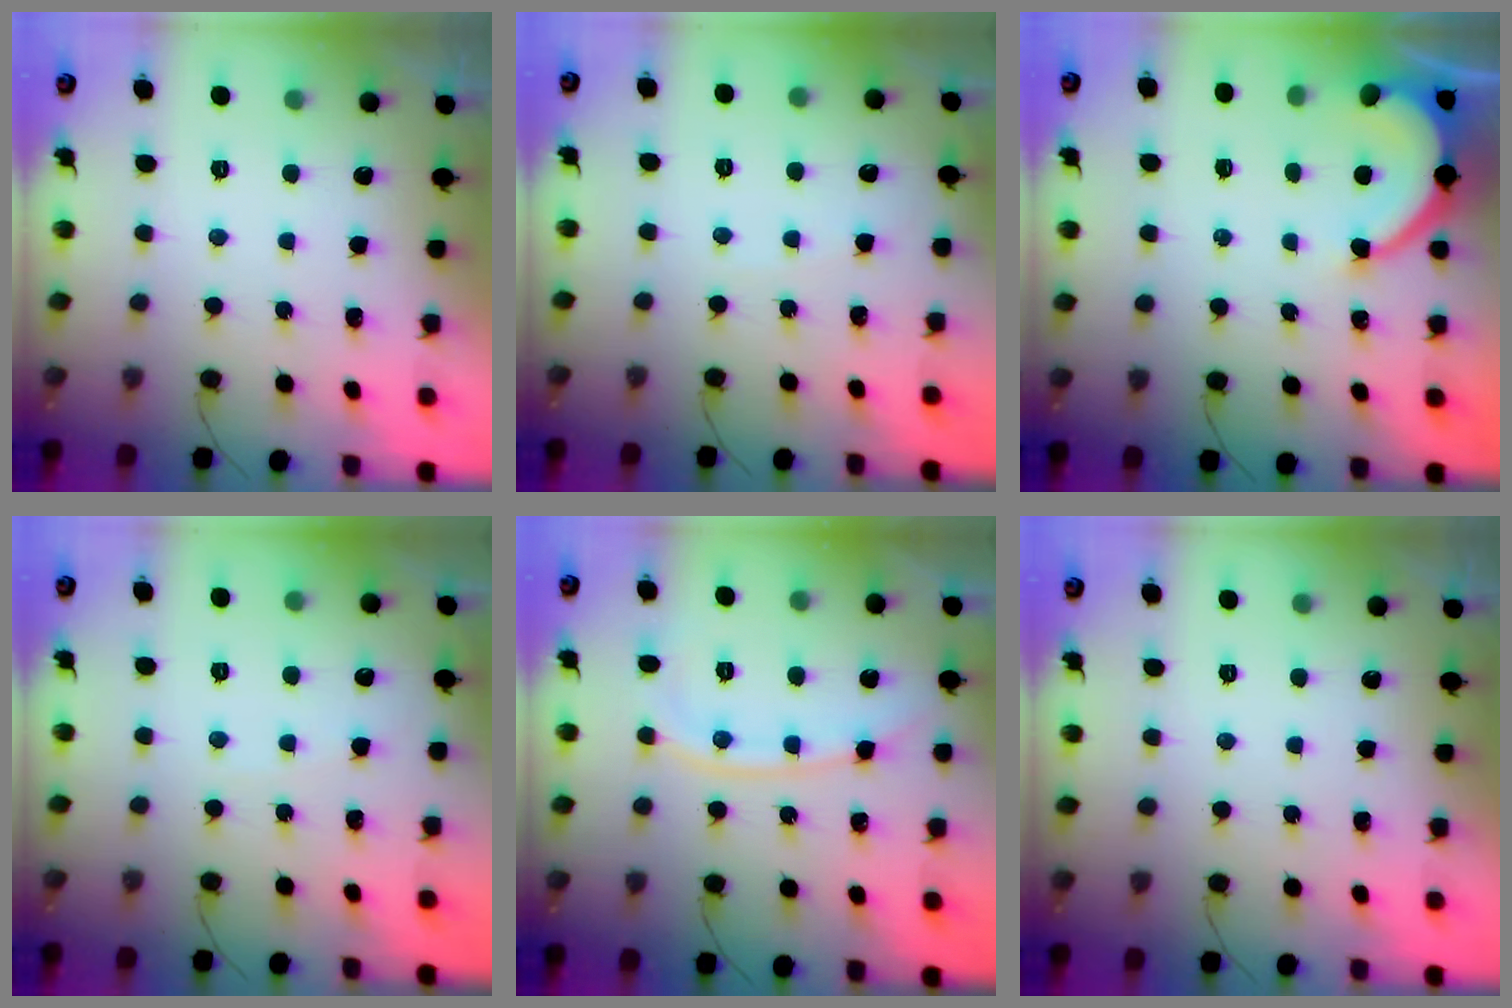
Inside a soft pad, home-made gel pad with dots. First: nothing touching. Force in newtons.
{"total": 2.9, "press": 2.9, "slide": 0.4}
{"total": 6.9, "press": 6.9, "slide": 0.5}
{"total": 2.9, "press": 2.9, "slide": 0.4}
{"total": 8.7, "press": 8.7, "slide": 0.5}
{"total": 0.0}